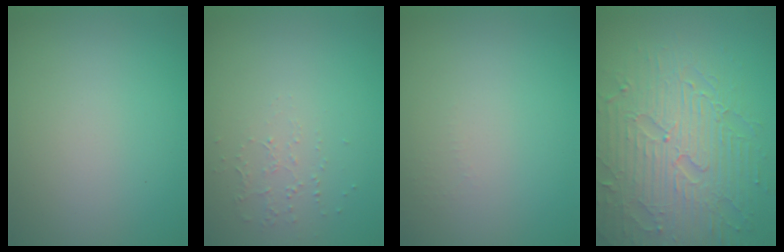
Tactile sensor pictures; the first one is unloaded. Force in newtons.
{"total": 0.8, "press": 0.5, "slide": 0.6}
{"total": 0.6, "press": 0.6, "slide": 0.3}
{"total": 8.4, "press": 6.1, "slide": 5.8}